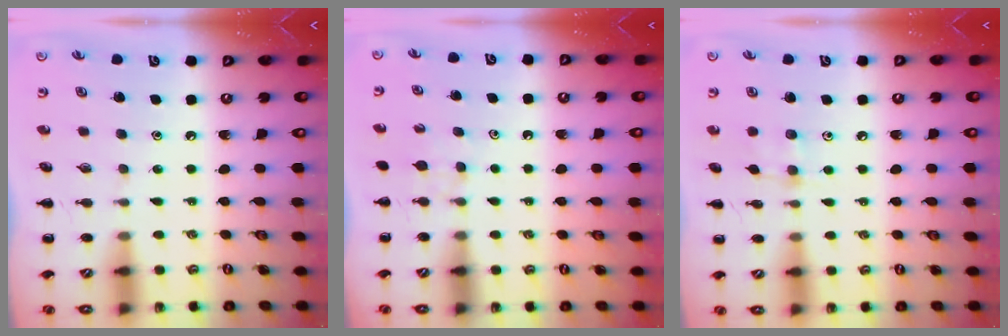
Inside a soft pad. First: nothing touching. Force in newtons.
{"total": 4.2, "press": 3.9, "slide": 1.4}
{"total": 5.8, "press": 5.6, "slide": 1.6}